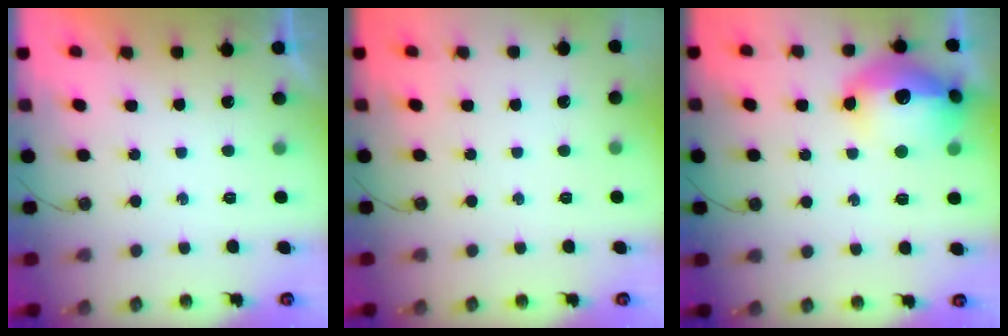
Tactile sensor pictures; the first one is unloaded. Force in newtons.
{"total": 0.0}
{"total": 19.3, "press": 19.2, "slide": 1.5}